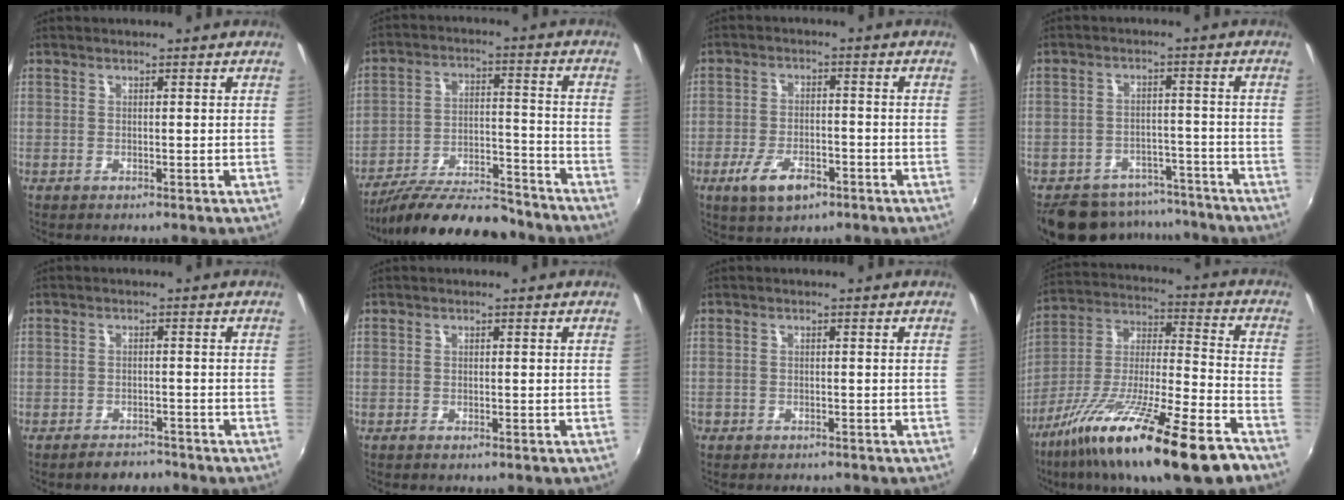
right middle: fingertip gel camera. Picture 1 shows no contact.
{"total": 19.5, "force": [-16.9, 5.0, 8.5], "torque": [-0.160, -0.009, -0.250]}
{"total": 7.7, "force": [-4.4, 3.5, 5.3], "torque": [-0.122, -0.010, -0.073]}
{"total": 15.5, "force": [-13.0, 6.9, 4.8], "torque": [-0.113, 0.021, -0.170]}
{"total": 3.4, "force": [-3.0, 1.4, 0.7], "torque": [-0.022, 0.003, -0.046]}
{"total": 0.6, "force": [-0.5, 0.2, 0.3], "torque": [-0.007, -0.002, -0.010]}
{"total": 2.1, "force": [-1.6, 1.3, 0.4], "torque": [-0.018, -0.002, -0.027]}
{"total": 25.1, "force": [-16.1, 4.0, 18.8], "torque": [-0.326, -0.050, -0.272]}